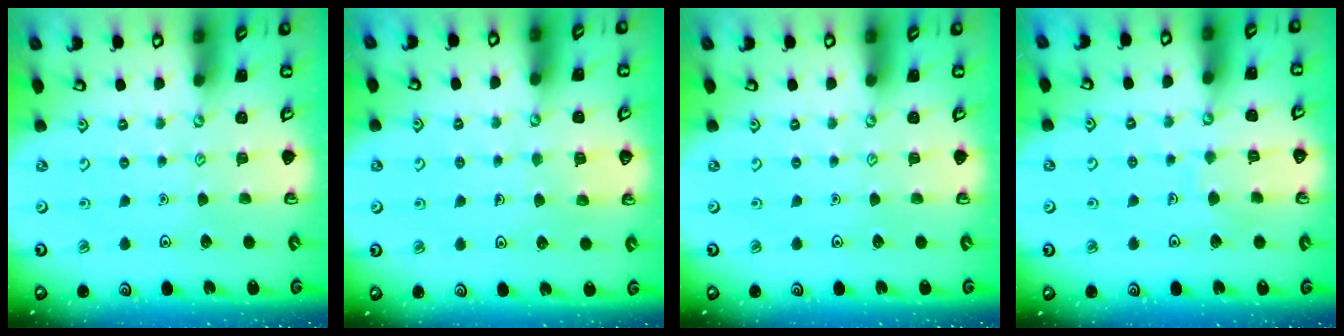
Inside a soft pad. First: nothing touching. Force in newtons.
{"total": 3.9, "press": 3.9, "slide": 0.3}
{"total": 0.0}
{"total": 6.1, "press": 6.1, "slide": 0.2}